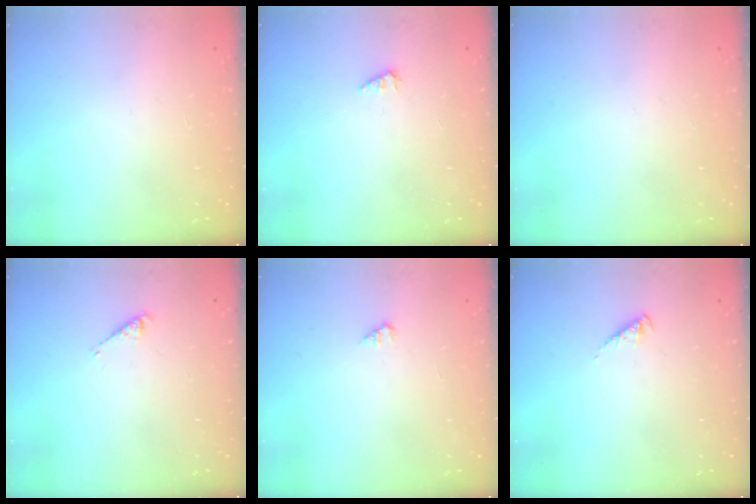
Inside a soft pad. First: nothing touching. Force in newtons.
{"total": 1.1, "press": 1.1, "slide": 0.1}
{"total": 0.0}
{"total": 2.4, "press": 2.4, "slide": 0.5}
{"total": 1.4, "press": 1.3, "slide": 0.1}
{"total": 3.1, "press": 3.0, "slide": 0.5}